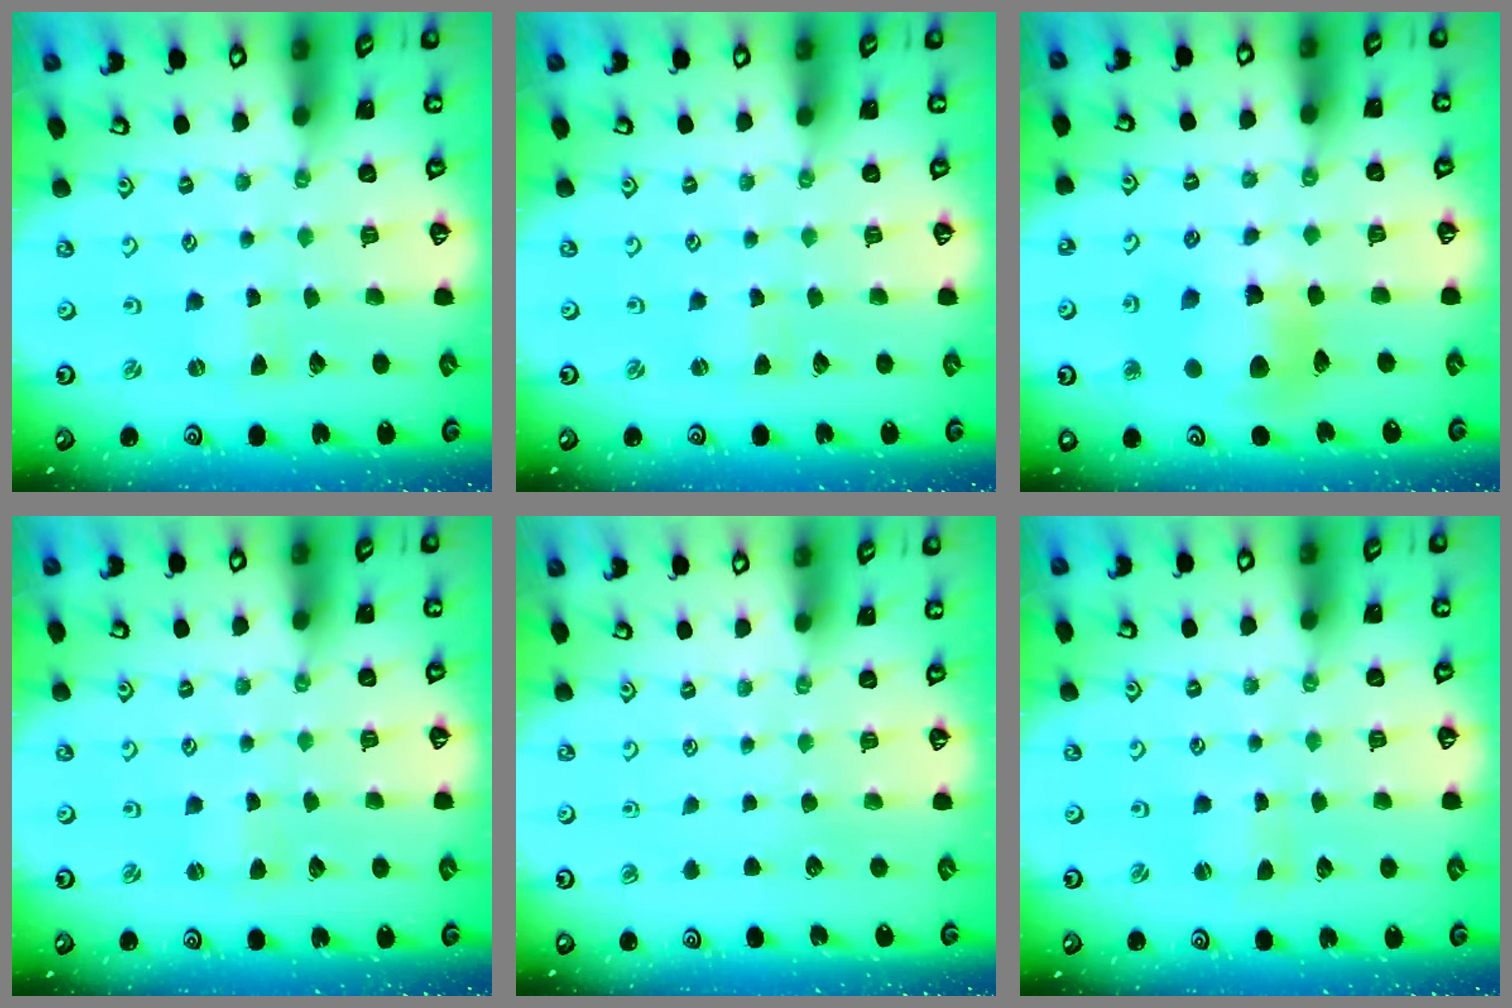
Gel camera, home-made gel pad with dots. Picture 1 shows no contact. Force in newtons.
{"total": 1.7, "press": 1.6, "slide": 0.3}
{"total": 11.2, "press": 11.2, "slide": 1.4}
{"total": 1.1, "press": 1.0, "slide": 0.2}
{"total": 0.0}
{"total": 0.6, "press": 0.5, "slide": 0.2}